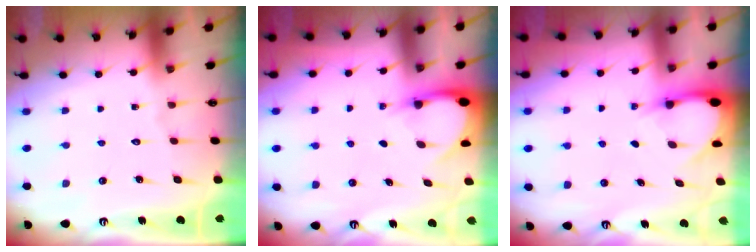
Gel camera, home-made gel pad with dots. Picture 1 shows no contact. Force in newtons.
{"total": 4.0, "press": 4.0, "slide": 0.2}
{"total": 3.1, "press": 3.1, "slide": 0.2}